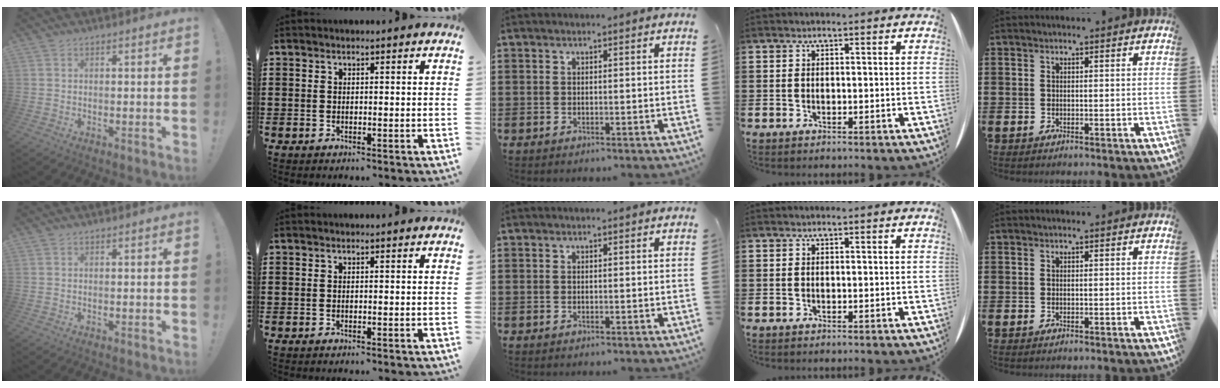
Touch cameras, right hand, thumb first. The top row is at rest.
{}